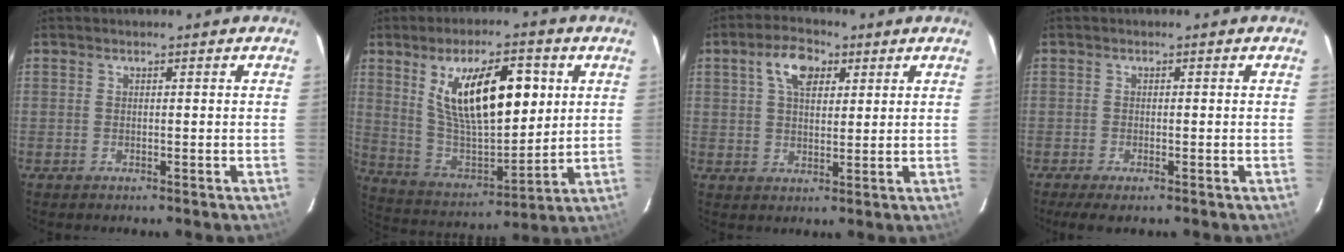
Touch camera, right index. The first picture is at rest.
{"total": 18.9, "force": [6.5, 7.4, 16.1], "torque": [-0.271, -0.001, 0.128]}
{"total": 6.7, "force": [3.0, 3.7, 4.7], "torque": [-0.081, 0.021, 0.054]}
{"total": 3.1, "force": [-2.3, 0.5, 2.1], "torque": [-0.049, -0.012, -0.039]}